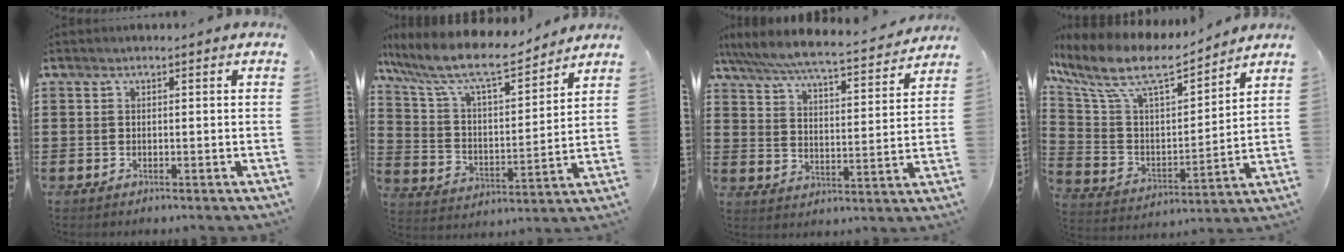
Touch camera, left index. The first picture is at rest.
{"total": 10.1, "force": [8.6, 1.6, 5.1], "torque": [-0.135, -0.050, 0.144]}
{"total": 6.4, "force": [6.0, 0.1, 2.3], "torque": [-0.073, -0.043, 0.101]}
{"total": 10.3, "force": [7.9, 3.1, 5.9], "torque": [-0.148, -0.042, 0.133]}